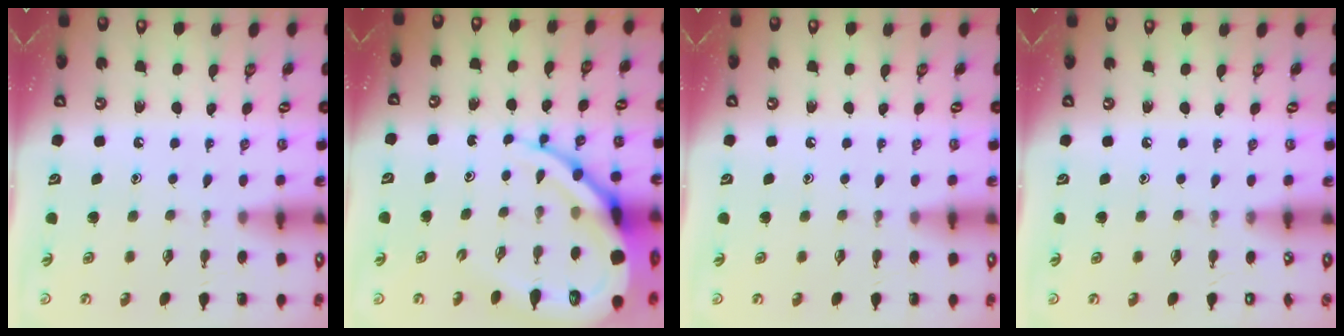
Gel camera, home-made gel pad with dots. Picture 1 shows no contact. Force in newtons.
{"total": 15.0, "press": 14.9, "slide": 1.5}
{"total": 0.0}
{"total": 0.0}